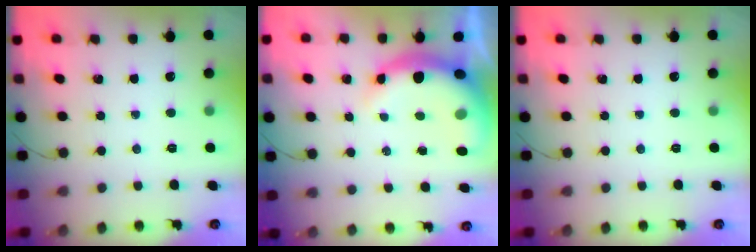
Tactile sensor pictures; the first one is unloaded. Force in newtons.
{"total": 10.9, "press": 10.6, "slide": 2.5}
{"total": 0.0}